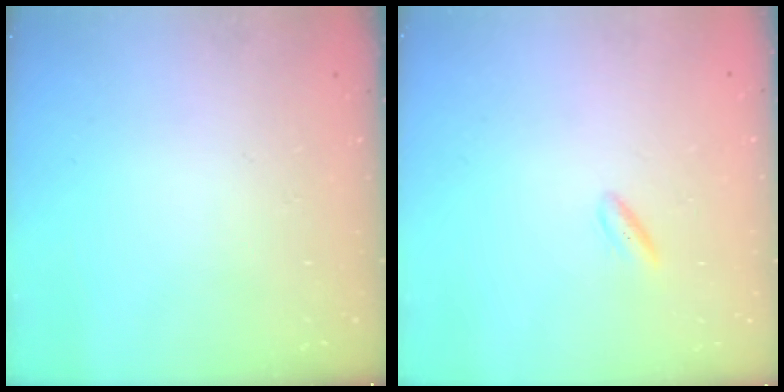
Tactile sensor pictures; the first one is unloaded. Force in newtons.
{"total": 2.3, "press": 2.1, "slide": 1.0}